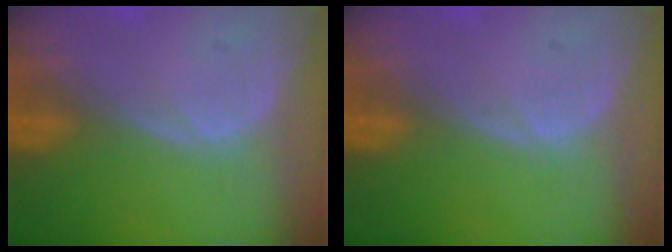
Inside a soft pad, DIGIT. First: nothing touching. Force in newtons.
{"total": 0.0}